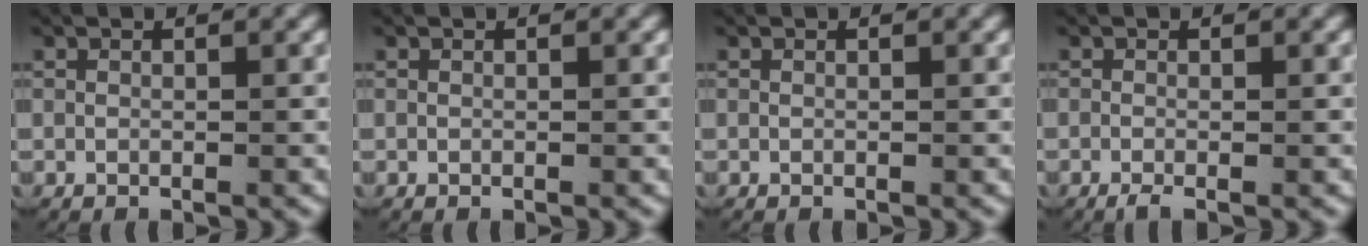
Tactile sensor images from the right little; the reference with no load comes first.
{"total": 0.0}
{"total": 0.0}
{"total": 1.3, "force": [-1.0, 0.2, 0.9], "torque": [-0.018, -0.007, -0.015]}